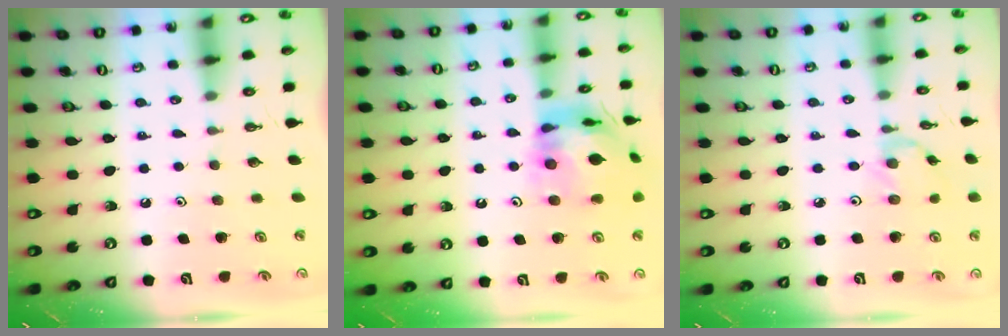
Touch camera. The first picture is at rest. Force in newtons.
{"total": 15.5, "press": 15.4, "slide": 2.1}
{"total": 0.9, "press": 0.8, "slide": 0.3}